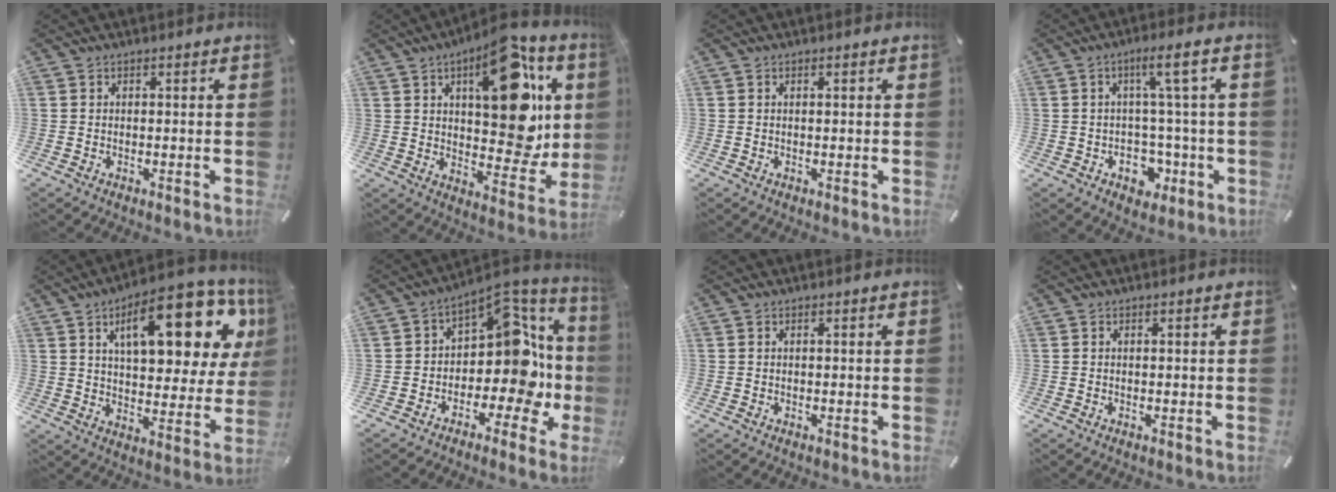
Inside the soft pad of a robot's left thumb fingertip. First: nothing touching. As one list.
[{"total": 23.3, "force": [8.7, 12.0, 18.0], "torque": [-0.218, -0.058, 0.142]}, {"total": 0.6, "force": [0.1, 0.1, 0.5], "torque": [-0.011, 0.000, 0.002]}, {"total": 9.5, "force": [0.2, 5.7, 7.7], "torque": [-0.105, 0.004, 0.004]}, {"total": 21.3, "force": [10.1, 9.1, 16.4], "torque": [-0.231, -0.045, 0.158]}, {"total": 13.9, "force": [0.5, 8.3, 11.1], "torque": [-0.160, -0.037, 0.001]}, {"total": 0.0}, {"total": 0.0}]